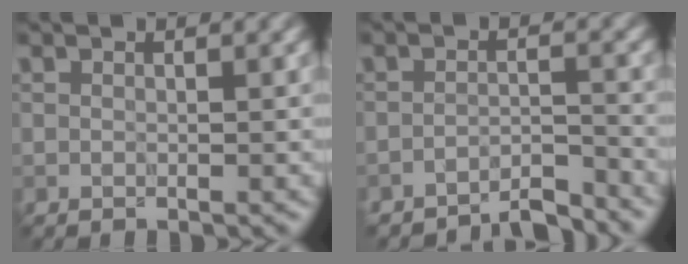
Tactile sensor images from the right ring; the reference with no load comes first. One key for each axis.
{"total": 3.3, "fx": -3.2, "fy": 0.3, "fz": 0.9, "tx": -0.011, "ty": 0.006, "tz": -0.057}